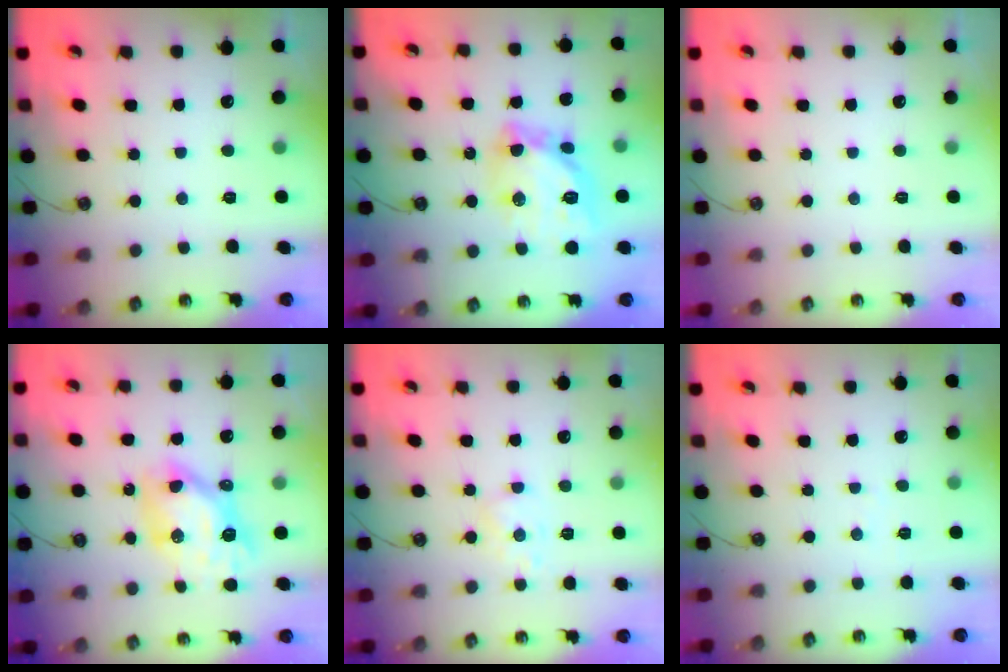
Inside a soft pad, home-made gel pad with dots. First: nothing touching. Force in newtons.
{"total": 15.7, "press": 15.6, "slide": 1.3}
{"total": 0.0}
{"total": 10.4, "press": 10.4, "slide": 0.8}
{"total": 6.6, "press": 6.5, "slide": 1.3}
{"total": 2.8, "press": 2.8, "slide": 0.4}